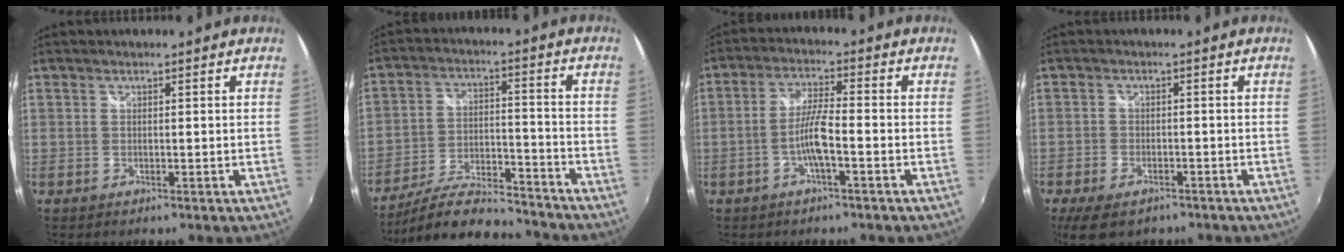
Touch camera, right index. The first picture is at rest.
{"total": 16.5, "force": [-14.7, 4.1, 6.1], "torque": [-0.129, 0.000, -0.224]}
{"total": 5.8, "force": [-2.3, 0.4, 5.3], "torque": [-0.108, 0.004, -0.043]}
{"total": 8.6, "force": [-6.0, 4.3, 4.4], "torque": [-0.109, -0.022, -0.097]}